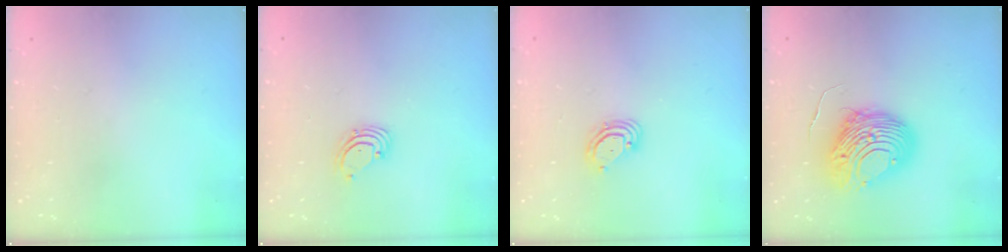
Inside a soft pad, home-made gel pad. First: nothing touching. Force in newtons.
{"total": 1.6, "press": 1.6, "slide": 0.1}
{"total": 4.4, "press": 4.4, "slide": 0.4}
{"total": 10.6, "press": 10.5, "slide": 1.4}